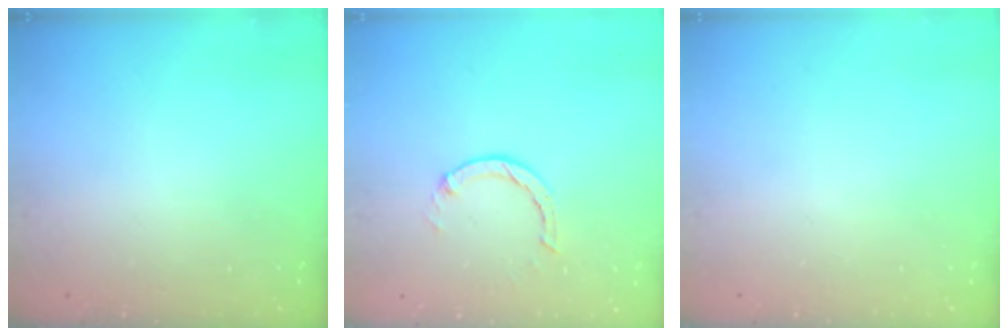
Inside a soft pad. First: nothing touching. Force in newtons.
{"total": 1.3, "press": 1.2, "slide": 0.3}
{"total": 0.0}